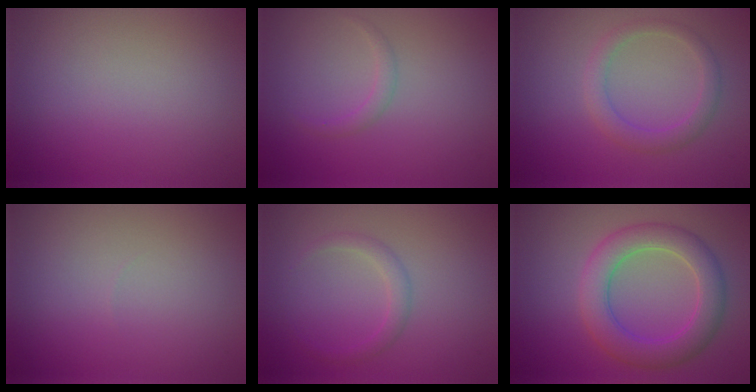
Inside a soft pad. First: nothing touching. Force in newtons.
{"total": 1.0, "press": 1.0, "slide": 0.0}
{"total": 2.3, "press": 2.3, "slide": 0.1}
{"total": 0.0}
{"total": 1.5, "press": 1.5, "slide": 0.1}
{"total": 5.4, "press": 5.4, "slide": 0.2}